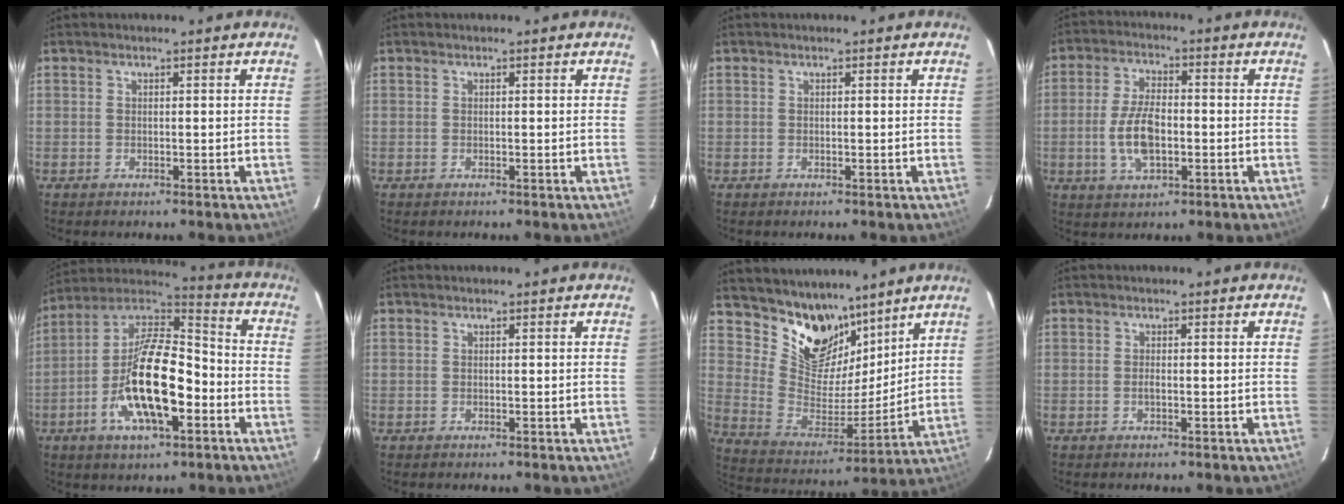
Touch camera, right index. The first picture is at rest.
{"total": 0.0}
{"total": 0.0}
{"total": 9.0, "force": [-1.8, 4.4, 7.6], "torque": [-0.155, 0.000, -0.031]}
{"total": 19.1, "force": [-6.2, 7.7, 16.4], "torque": [-0.314, 0.000, -0.117]}
{"total": 0.0}
{"total": 15.1, "force": [11.1, 8.4, 5.9], "torque": [-0.125, -0.010, 0.211]}
{"total": 0.7, "force": [-0.3, 0.3, 0.6], "torque": [-0.012, -0.002, -0.005]}